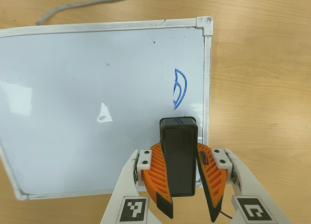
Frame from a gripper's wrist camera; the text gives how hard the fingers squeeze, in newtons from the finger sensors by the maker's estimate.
{"total": 12.7, "left": 11.3, "right": 14.1}